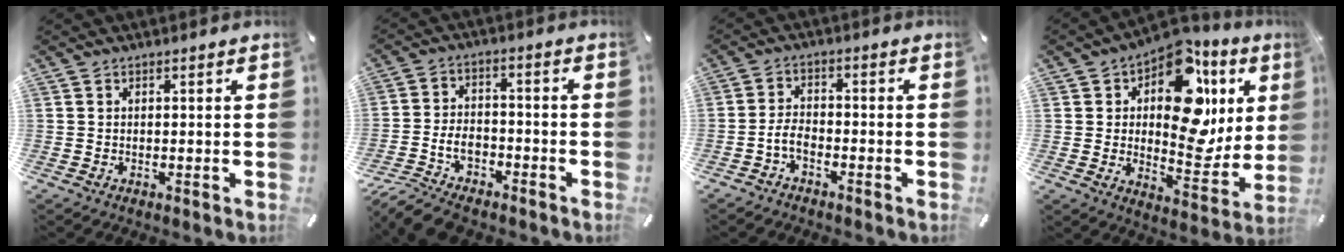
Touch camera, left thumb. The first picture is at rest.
{"total": 9.0, "force": [-6.3, 5.0, 4.0], "torque": [-0.085, 0.030, -0.121]}
{"total": 4.3, "force": [-2.5, 2.5, 2.5], "torque": [-0.065, 0.010, -0.051]}
{"total": 19.2, "force": [7.7, 11.6, 13.2], "torque": [-0.169, -0.061, 0.130]}